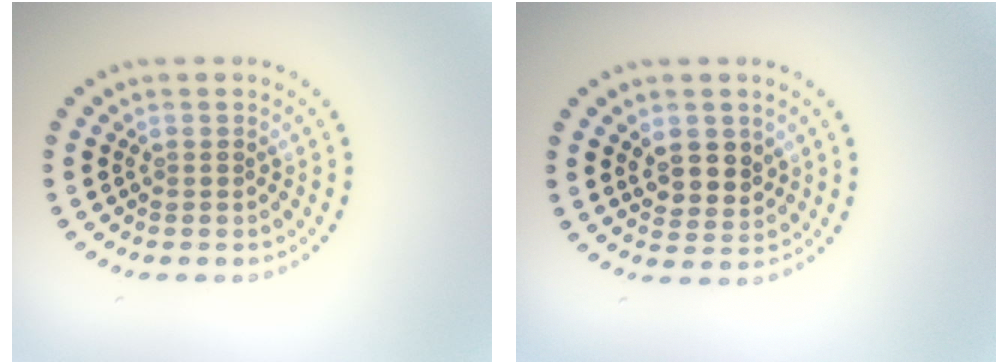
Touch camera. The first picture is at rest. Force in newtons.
{"total": 2.9, "press": 2.7, "slide": 1.0}